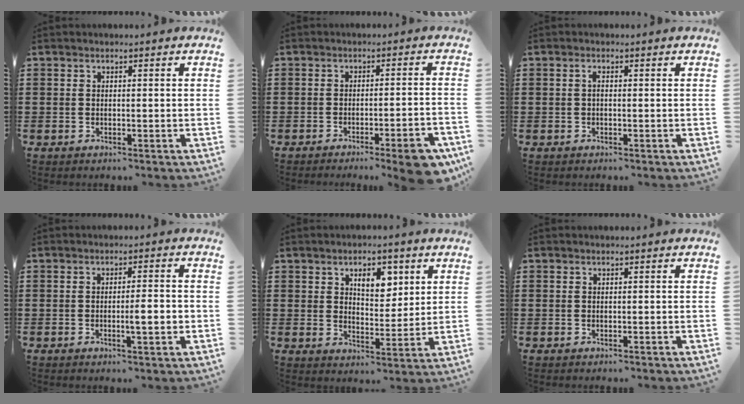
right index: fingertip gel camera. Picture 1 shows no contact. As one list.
[{"total": 5.4, "force": [-3.8, 0.2, 3.9], "torque": [-0.056, -0.008, -0.064]}, {"total": 0.9, "force": [-0.1, 0.2, 0.8], "torque": [-0.017, -0.001, -0.002]}, {"total": 3.9, "force": [-0.8, 0.4, 3.8], "torque": [-0.064, -0.001, -0.016]}, {"total": 5.6, "force": [2.8, 3.1, 3.8], "torque": [-0.062, 0.004, 0.042]}, {"total": 0.0}]